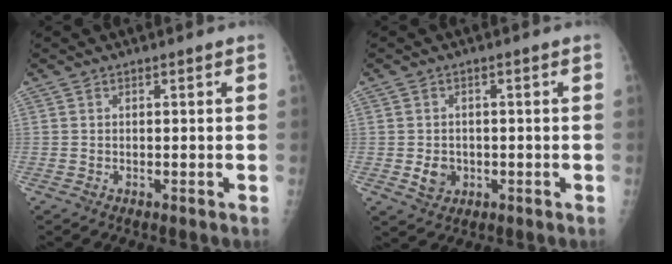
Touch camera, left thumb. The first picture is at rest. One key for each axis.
{"total": 3.7, "fx": -0.8, "fy": 3.2, "fz": 1.7, "tx": -0.013, "ty": 0.003, "tz": -0.004}